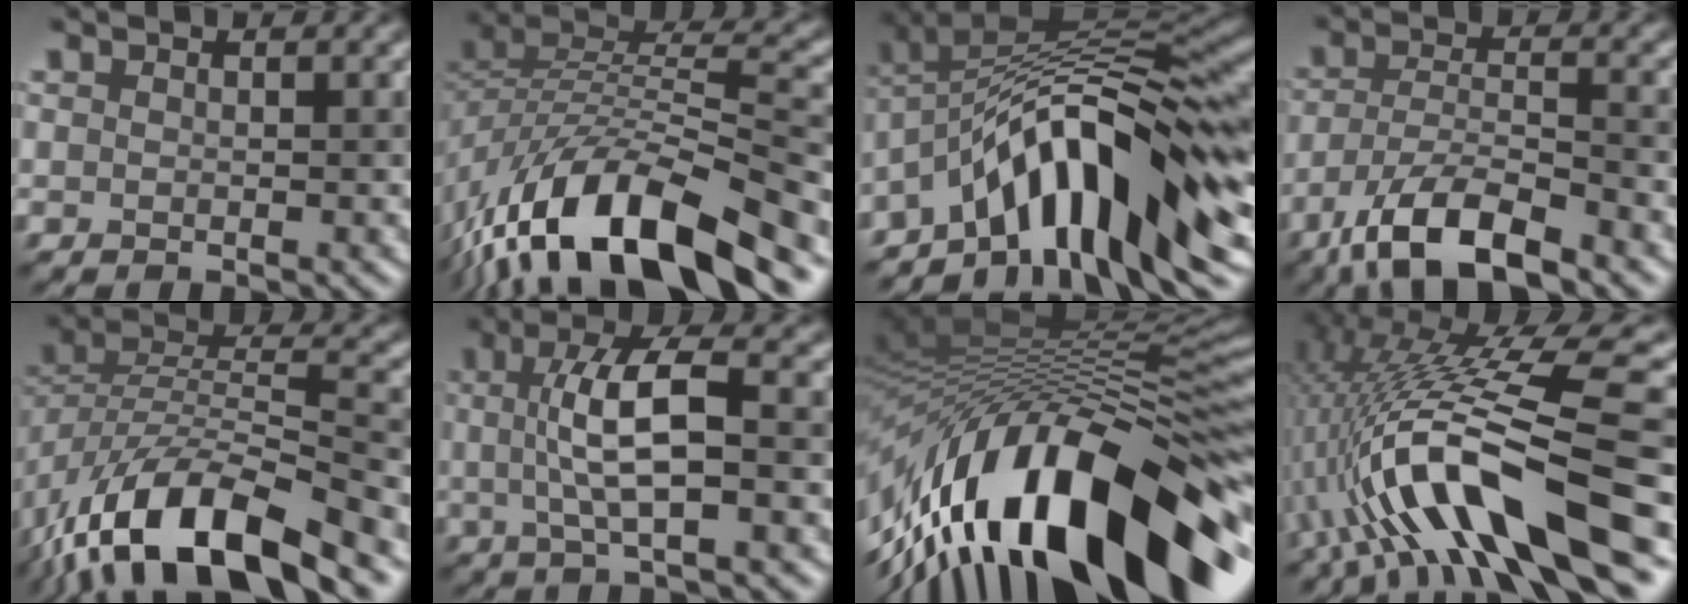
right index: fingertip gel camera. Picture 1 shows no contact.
{"total": 15.3, "force": [-9.5, 5.2, 10.8], "torque": [-0.207, 0.011, -0.172]}
{"total": 12.4, "force": [-4.7, 4.0, 10.7], "torque": [-0.158, 0.019, -0.084]}
{"total": 8.4, "force": [-5.6, 2.6, 5.7], "torque": [-0.105, -0.004, -0.109]}
{"total": 13.3, "force": [-8.2, 4.9, 9.2], "torque": [-0.168, 0.000, -0.152]}
{"total": 6.6, "force": [0.2, 1.5, 6.4], "torque": [-0.118, 0.008, 0.001]}
{"total": 18.6, "force": [-6.8, 7.7, 15.6], "torque": [-0.251, 0.008, -0.112]}
{"total": 13.8, "force": [-3.6, 3.5, 12.8], "torque": [-0.223, 0.011, -0.058]}